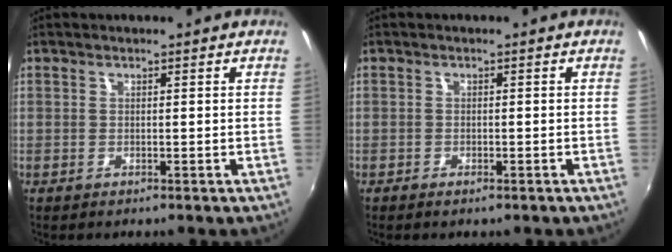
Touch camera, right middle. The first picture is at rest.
{"total": 0.7, "force": [-0.2, 0.4, 0.5], "torque": [-0.009, -0.004, -0.006]}